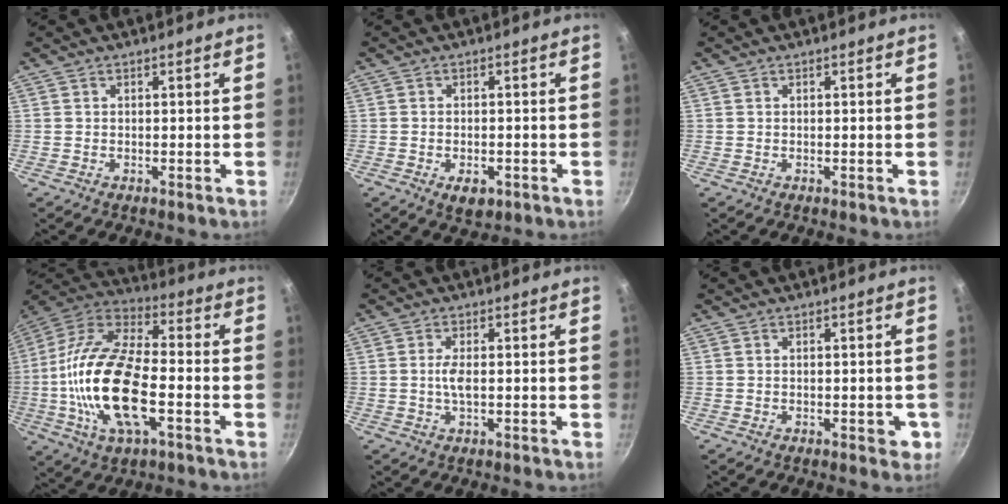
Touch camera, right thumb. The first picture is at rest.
{"total": 4.1, "force": [-1.7, 2.4, 2.9], "torque": [-0.042, 0.004, -0.019]}
{"total": 0.0}
{"total": 21.7, "force": [-4.3, 9.8, 18.9], "torque": [-0.366, 0.028, -0.094]}
{"total": 2.7, "force": [-0.1, 0.9, 2.6], "torque": [-0.057, 0.001, -0.003]}
{"total": 2.8, "force": [-0.8, 1.5, 2.2], "torque": [-0.013, 0.003, -0.011]}